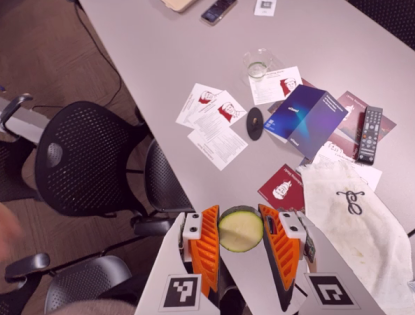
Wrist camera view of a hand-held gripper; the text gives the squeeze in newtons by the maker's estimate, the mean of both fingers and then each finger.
{"total": 13.2, "left": 14.2, "right": 12.2}